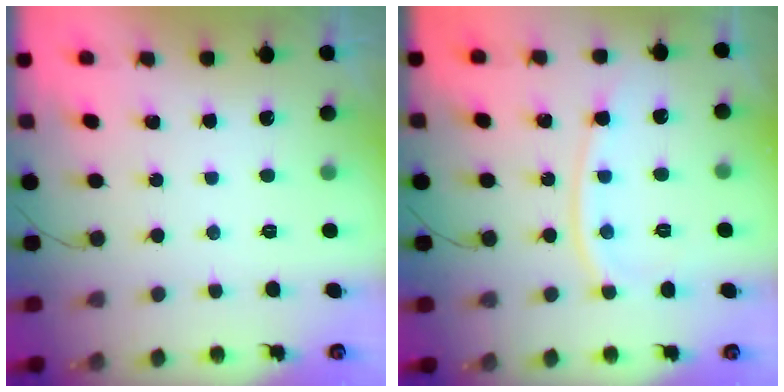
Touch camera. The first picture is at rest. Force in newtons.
{"total": 10.0, "press": 10.0, "slide": 1.1}